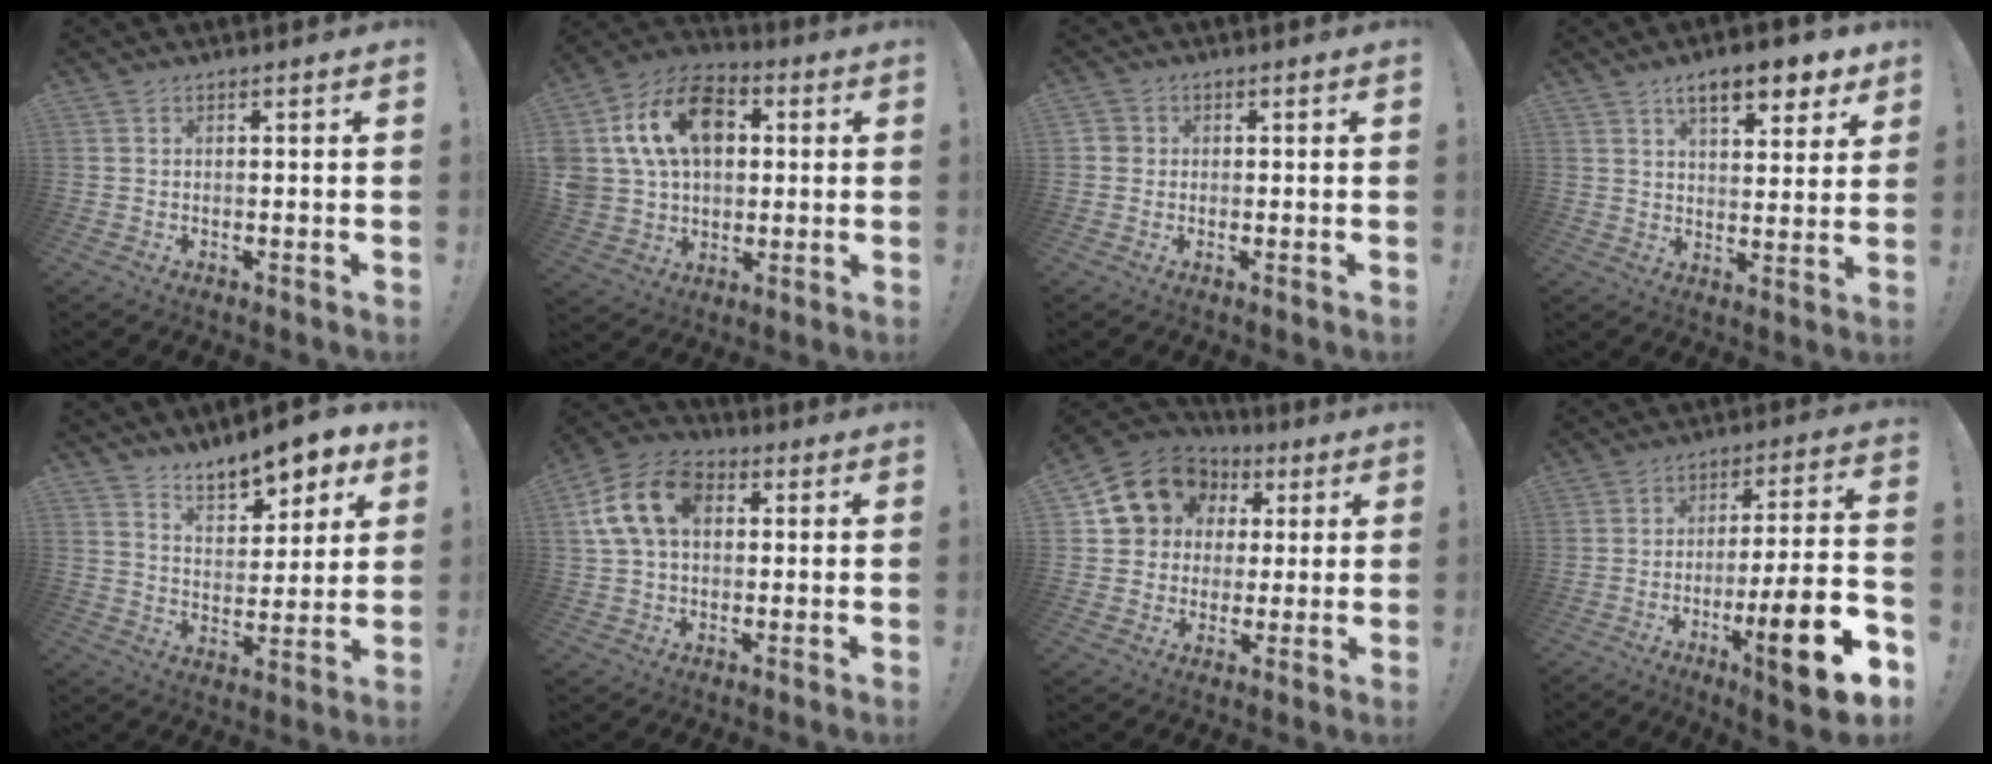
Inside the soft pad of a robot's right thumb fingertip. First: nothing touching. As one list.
[{"total": 19.6, "force": [5.8, 14.4, 12.0], "torque": [-0.208, 0.004, 0.113]}, {"total": 2.2, "force": [-0.2, 2.1, 0.8], "torque": [-0.017, 0.010, -0.003]}, {"total": 10.3, "force": [6.6, 3.6, 7.0], "torque": [-0.098, -0.034, 0.110]}, {"total": 10.8, "force": [8.9, 4.0, 4.5], "torque": [-0.063, -0.071, 0.159]}, {"total": 15.1, "force": [4.0, 10.5, 10.0], "torque": [-0.192, 0.004, 0.077]}, {"total": 14.5, "force": [5.9, 12.2, 5.2], "torque": [-0.079, -0.022, 0.125]}, {"total": 17.9, "force": [-7.9, 2.7, 15.8], "torque": [-0.227, 0.035, -0.117]}]